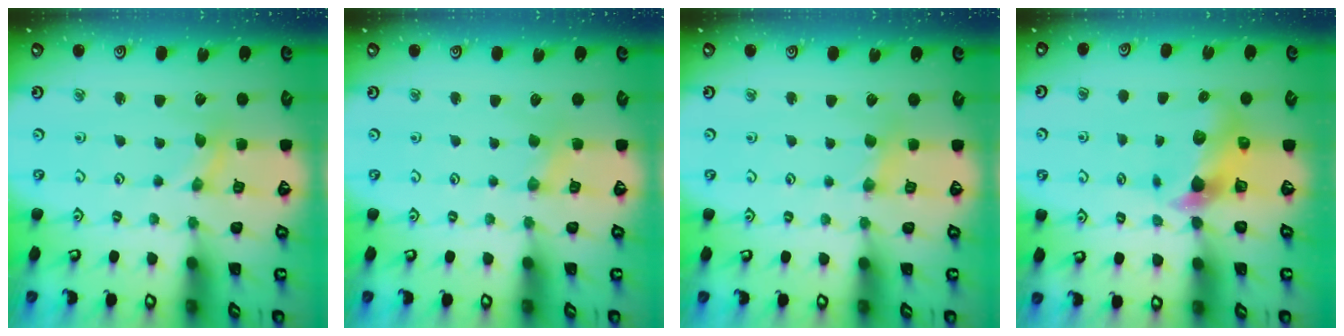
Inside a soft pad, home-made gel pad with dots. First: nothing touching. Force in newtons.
{"total": 0.5, "press": 0.5, "slide": 0.2}
{"total": 2.8, "press": 2.8, "slide": 0.4}
{"total": 7.0, "press": 6.9, "slide": 1.0}